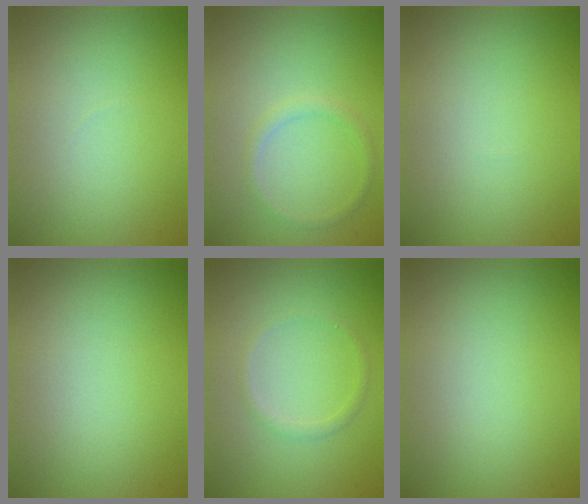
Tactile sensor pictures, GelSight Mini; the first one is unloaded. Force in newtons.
{"total": 1.2, "press": 1.2, "slide": 0.0}
{"total": 0.0}
{"total": 0.0}
{"total": 1.0, "press": 1.0, "slide": 0.1}
{"total": 0.0}